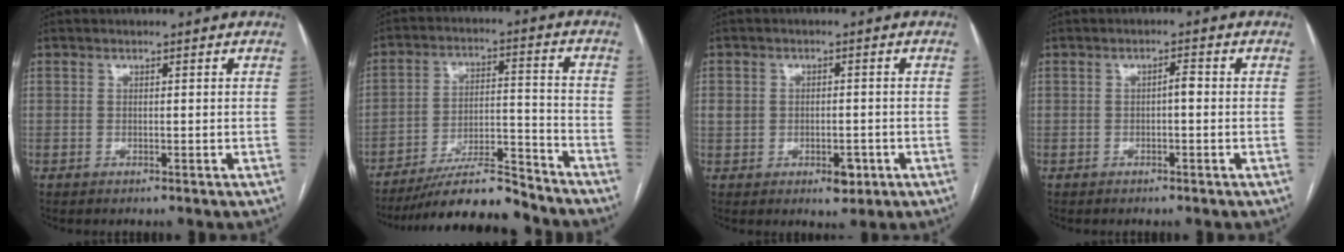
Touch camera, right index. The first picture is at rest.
{"total": 13.3, "force": [-12.1, 1.6, 5.3], "torque": [-0.083, 0.016, -0.206]}
{"total": 4.9, "force": [-1.3, 3.4, 3.3], "torque": [-0.046, 0.011, -0.007]}
{"total": 1.5, "force": [-0.2, 0.4, 1.5], "torque": [-0.022, 0.004, -0.005]}